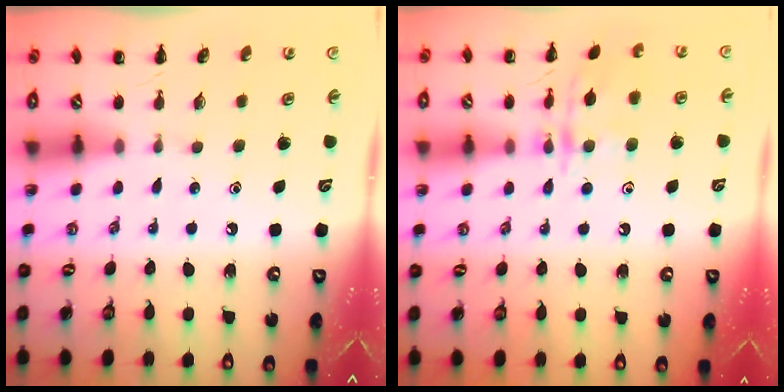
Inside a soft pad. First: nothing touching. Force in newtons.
{"total": 13.2, "press": 13.1, "slide": 0.7}